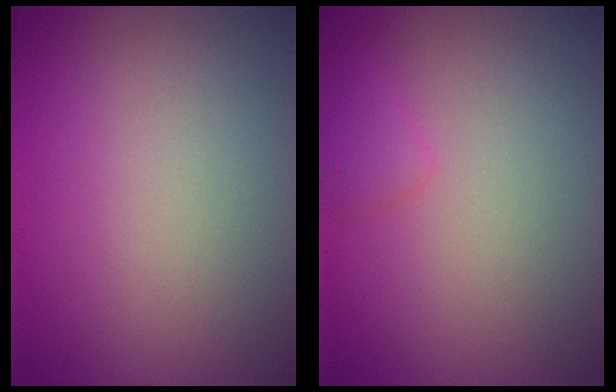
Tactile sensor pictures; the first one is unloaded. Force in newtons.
{"total": 1.1, "press": 1.1, "slide": 0.1}